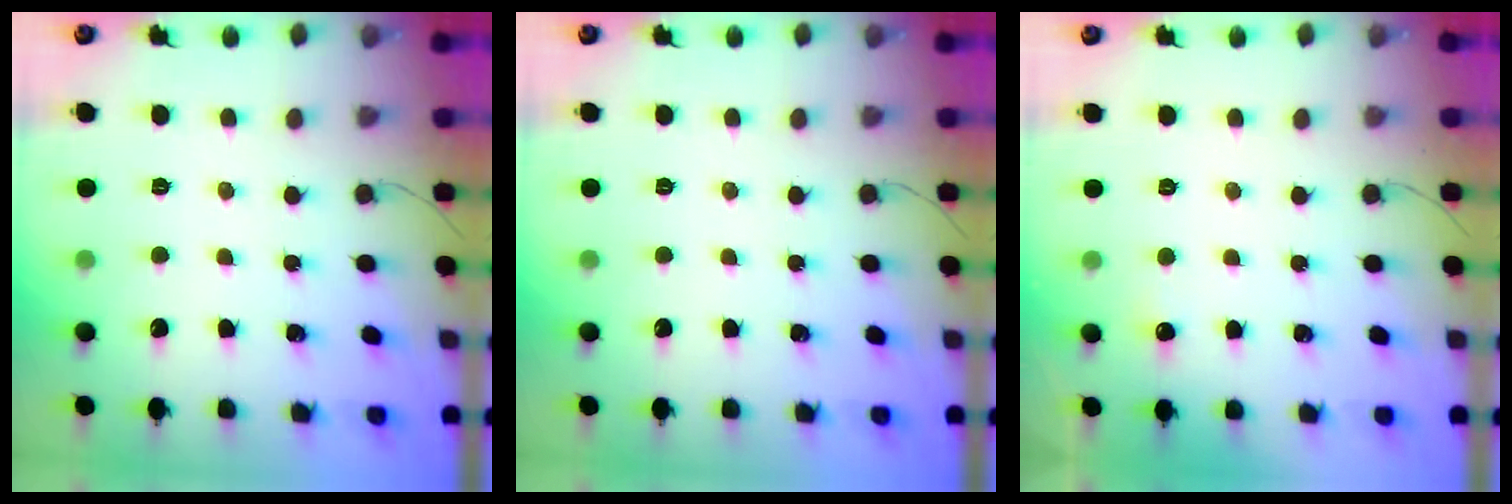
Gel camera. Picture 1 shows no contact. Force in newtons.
{"total": 0.0}
{"total": 3.6, "press": 3.5, "slide": 1.1}